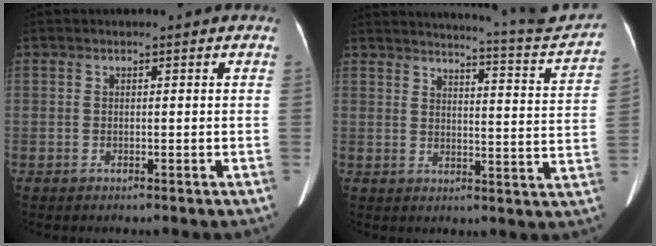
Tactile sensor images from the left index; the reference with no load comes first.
{"total": 16.4, "force": [15.9, -1.4, 3.8], "torque": [-0.061, -0.085, 0.184]}